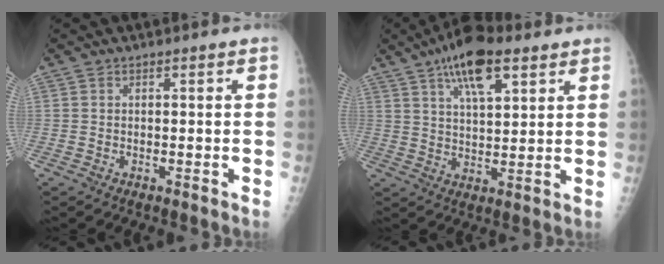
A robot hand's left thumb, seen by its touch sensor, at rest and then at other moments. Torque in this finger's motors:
{"motor_torque": [1.62, 1.20, 1.06, -0.82, 0.44]}